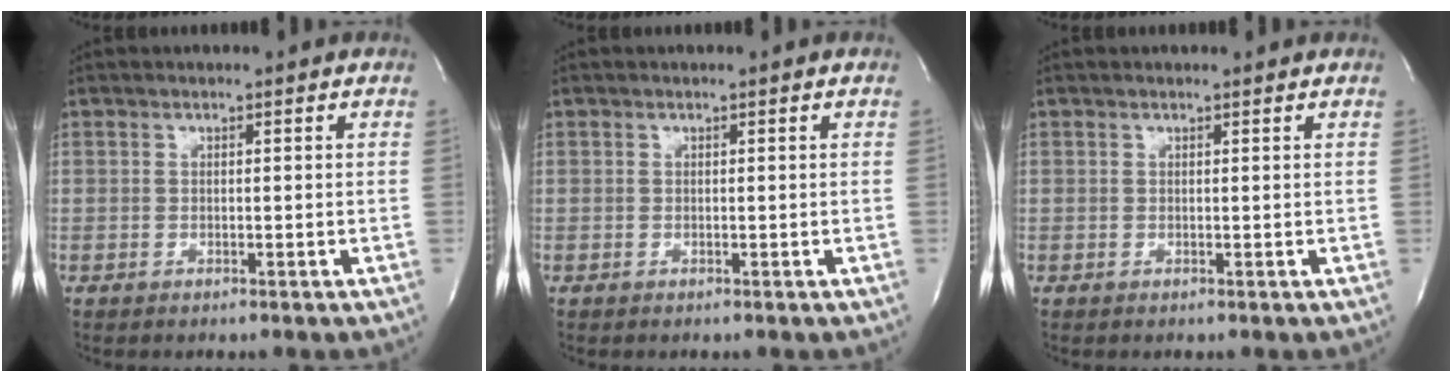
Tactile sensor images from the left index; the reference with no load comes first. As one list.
[{"total": 0.0}, {"total": 0.6, "force": [0.6, 0.0, 0.1], "torque": [-0.009, 0.002, 0.005]}]